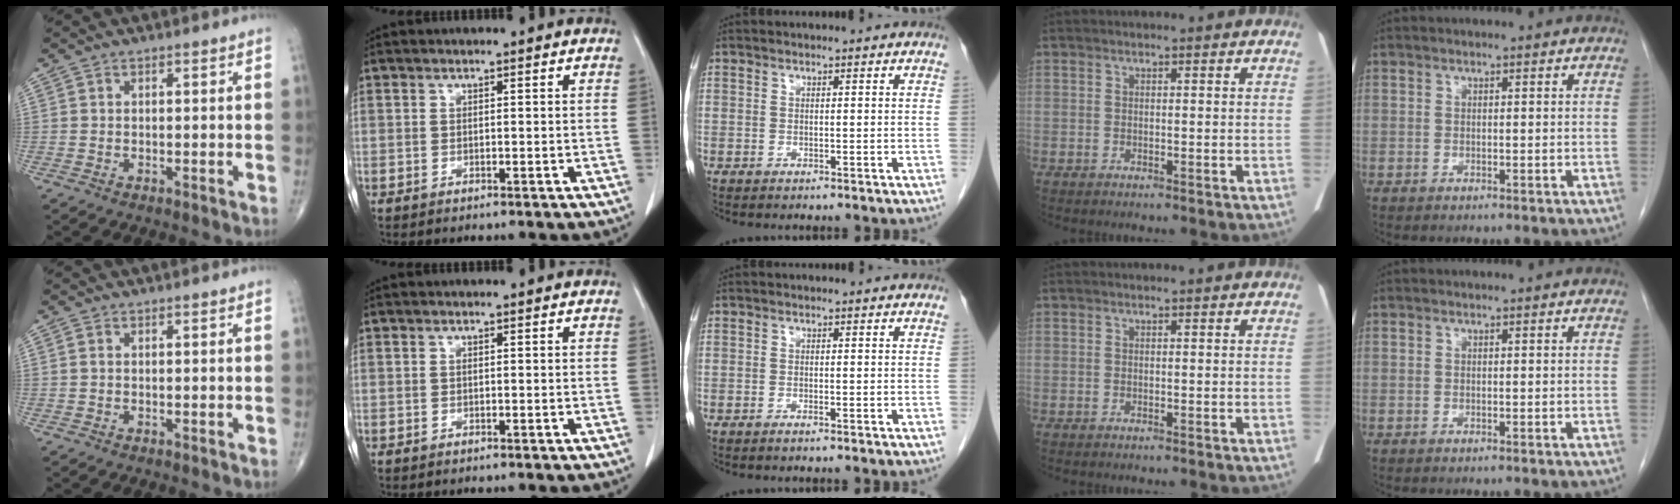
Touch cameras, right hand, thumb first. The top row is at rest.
{"thumb": {"total": 0.9, "force": [0.2, 0.5, 0.7], "torque": [-0.018, 0.005, 0.006]}, "middle": {"total": 0.6, "force": [-0.4, 0.0, 0.4], "torque": [-0.010, 0.000, -0.008]}}